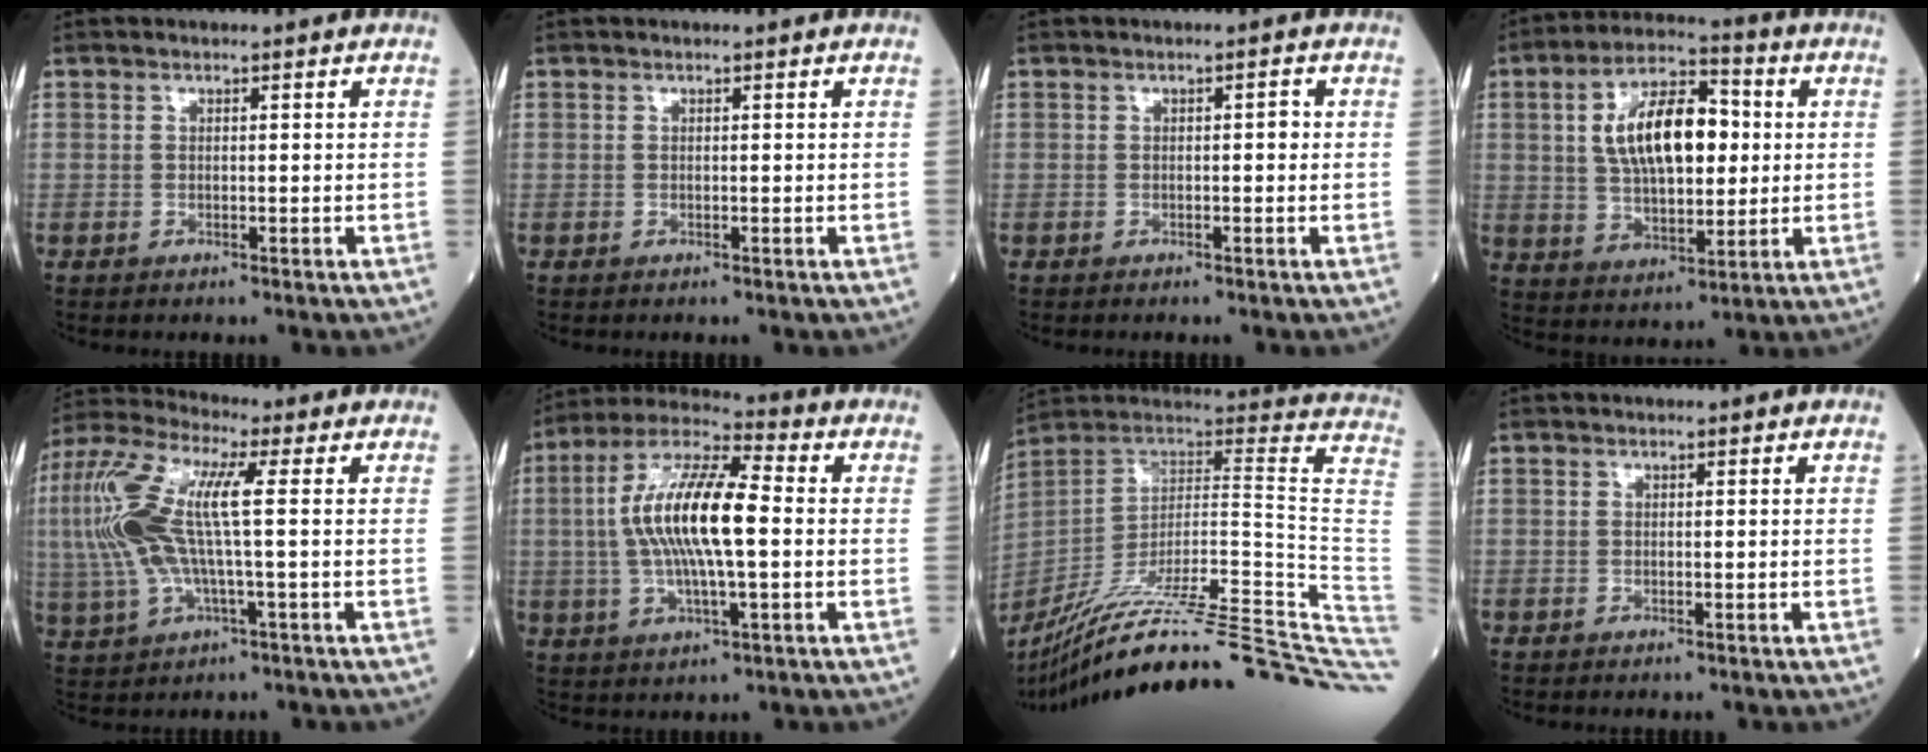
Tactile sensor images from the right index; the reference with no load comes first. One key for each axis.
{"total": 0.0}
{"total": 1.2, "fx": 0.0, "fy": 0.4, "fz": 1.1, "tx": -0.013, "ty": 0.003, "tz": -0.002}
{"total": 14.0, "fx": 2.3, "fy": 6.2, "fz": 12.3, "tx": -0.225, "ty": 0.022, "tz": 0.041}
{"total": 15.0, "fx": 1.4, "fy": 3.5, "fz": 14.5, "tx": -0.335, "ty": 0.027, "tz": 0.024}
{"total": 14.6, "fx": 0.2, "fy": 3.2, "fz": 14.3, "tx": -0.285, "ty": 0.017, "tz": -0.001}
{"total": 40.2, "fx": -30.4, "fy": 1.9, "fz": 26.3, "tx": -0.263, "ty": -0.042, "tz": -0.431}
{"total": 0.0}